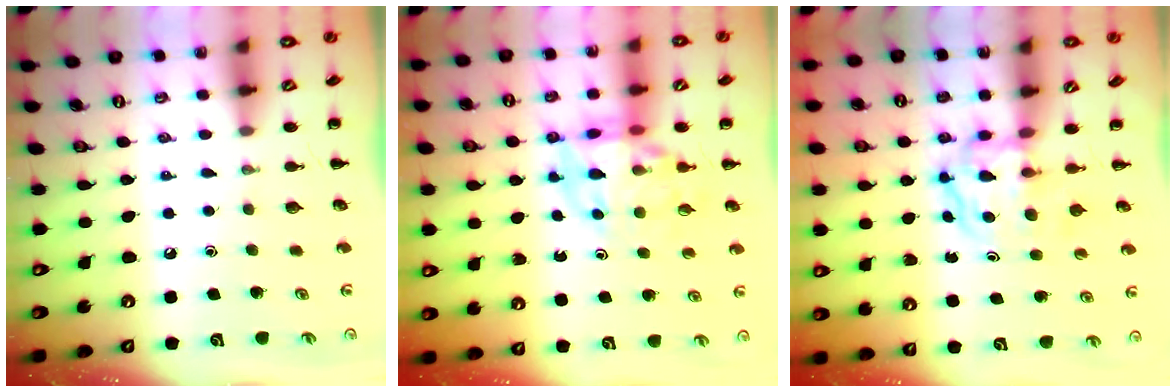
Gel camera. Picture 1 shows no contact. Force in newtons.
{"total": 10.5, "press": 10.0, "slide": 3.3}
{"total": 3.9, "press": 3.9, "slide": 0.5}